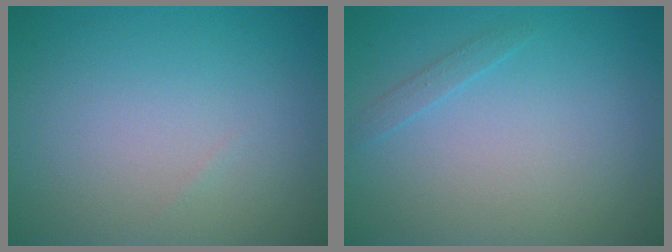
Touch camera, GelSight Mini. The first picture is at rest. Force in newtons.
{"total": 0.8, "press": 0.8, "slide": 0.1}